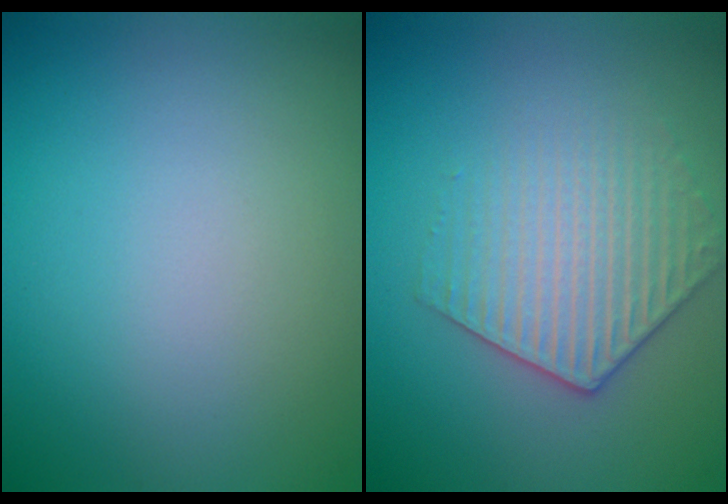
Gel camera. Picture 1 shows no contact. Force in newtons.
{"total": 3.5, "press": 3.3, "slide": 1.2}